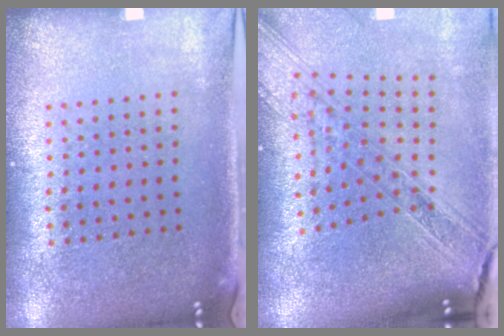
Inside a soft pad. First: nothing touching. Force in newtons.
{"total": 2.5, "press": 2.1, "slide": 1.4}